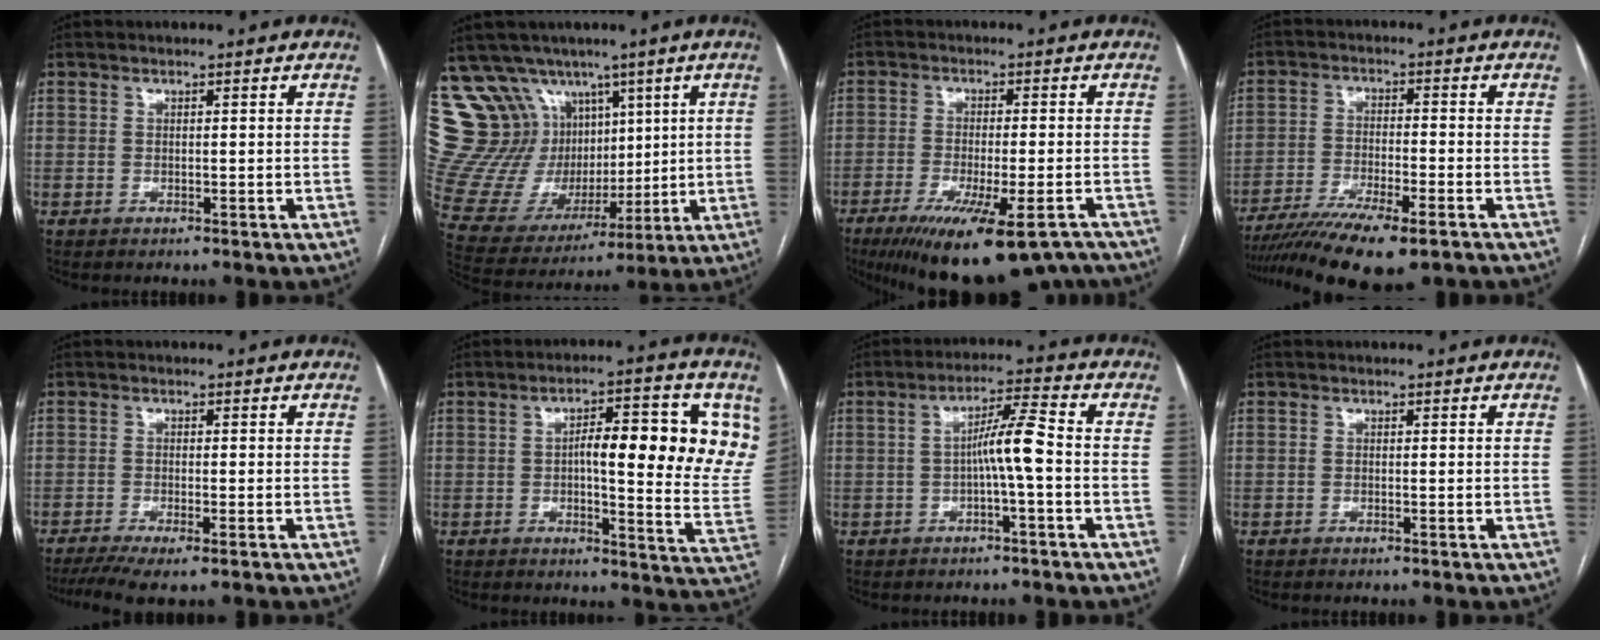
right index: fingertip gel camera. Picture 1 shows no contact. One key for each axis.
{"total": 18.2, "fx": 10.2, "fy": 13.8, "fz": 6.2, "tx": -0.130, "ty": 0.067, "tz": 0.216}
{"total": 19.9, "fx": -15.5, "fy": 3.7, "fz": 12.0, "tx": -0.145, "ty": -0.027, "tz": -0.215}
{"total": 14.3, "fx": -10.7, "fy": 2.4, "fz": 9.2, "tx": -0.161, "ty": -0.030, "tz": -0.174}
{"total": 6.3, "fx": -4.4, "fy": 0.8, "fz": 4.4, "tx": -0.074, "ty": -0.012, "tz": -0.073}
{"total": 16.4, "fx": 4.3, "fy": 3.8, "fz": 15.3, "tx": -0.182, "ty": 0.014, "tz": 0.053}
{"total": 5.9, "fx": -1.0, "fy": -0.1, "fz": 5.9, "tx": -0.102, "ty": 0.017, "tz": -0.016}
{"total": 0.0}